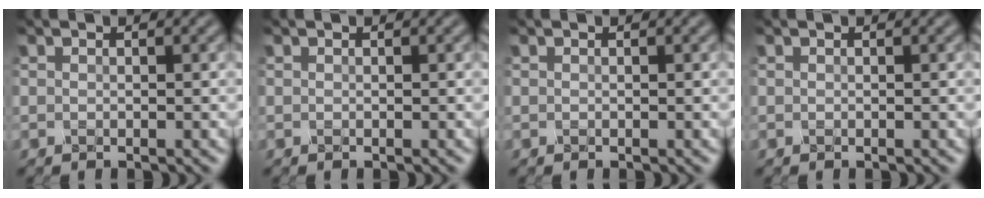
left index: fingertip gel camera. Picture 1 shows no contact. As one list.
[{"total": 0.0}, {"total": 0.0}, {"total": 0.0}]